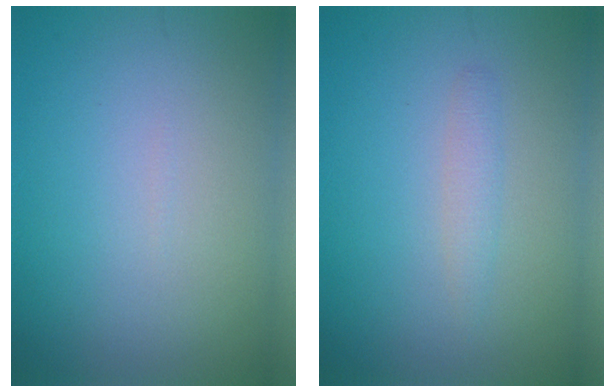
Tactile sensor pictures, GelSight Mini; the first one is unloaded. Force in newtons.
{"total": 1.3, "press": 1.3, "slide": 0.1}